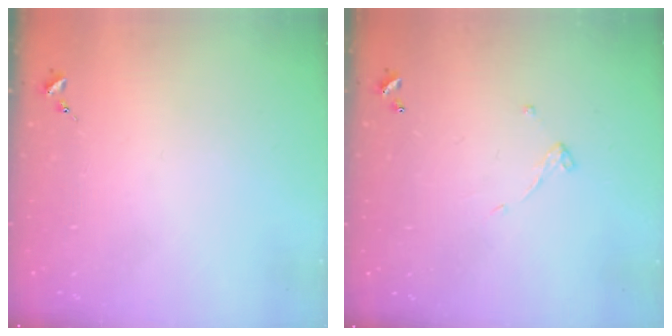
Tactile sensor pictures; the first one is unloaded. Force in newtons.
{"total": 4.9, "press": 4.9, "slide": 0.2}